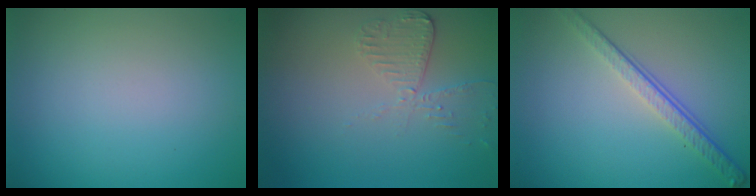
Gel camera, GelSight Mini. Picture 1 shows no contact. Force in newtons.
{"total": 2.5, "press": 2.3, "slide": 1.0}
{"total": 4.1, "press": 2.8, "slide": 2.9}